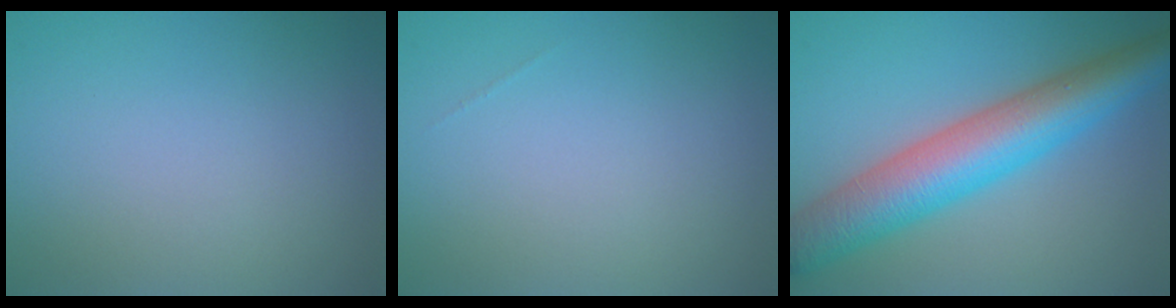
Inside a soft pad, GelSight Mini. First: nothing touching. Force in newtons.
{"total": 0.0}
{"total": 8.7, "press": 8.7, "slide": 0.1}